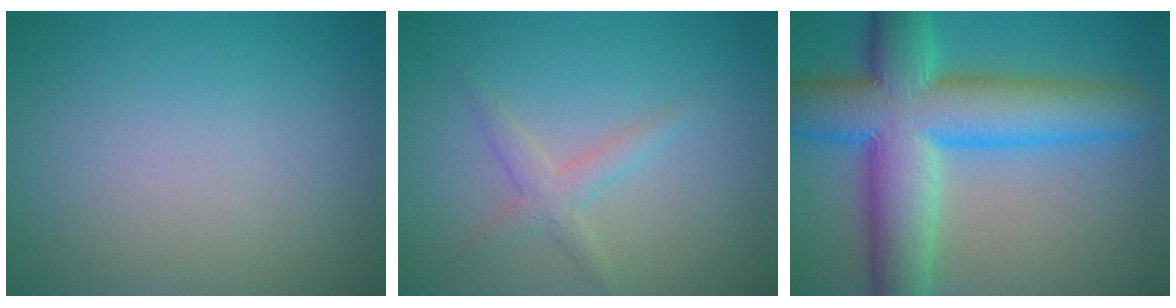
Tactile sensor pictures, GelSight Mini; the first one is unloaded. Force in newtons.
{"total": 1.8, "press": 1.8, "slide": 0.0}
{"total": 12.1, "press": 12.1, "slide": 0.3}